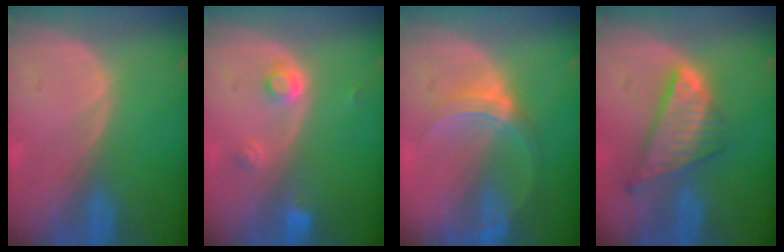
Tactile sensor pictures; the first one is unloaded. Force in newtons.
{"total": 3.0, "press": 2.8, "slide": 1.2}
{"total": 6.0, "press": 5.6, "slide": 2.0}
{"total": 8.7, "press": 7.5, "slide": 4.4}